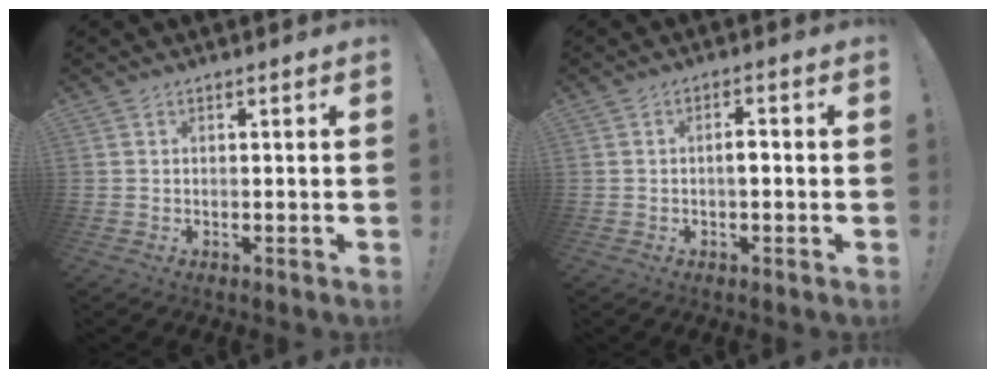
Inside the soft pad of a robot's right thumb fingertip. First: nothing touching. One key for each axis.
{"total": 2.8, "fx": -0.6, "fy": 1.0, "fz": 2.5, "tx": -0.041, "ty": 0.006, "tz": -0.014}